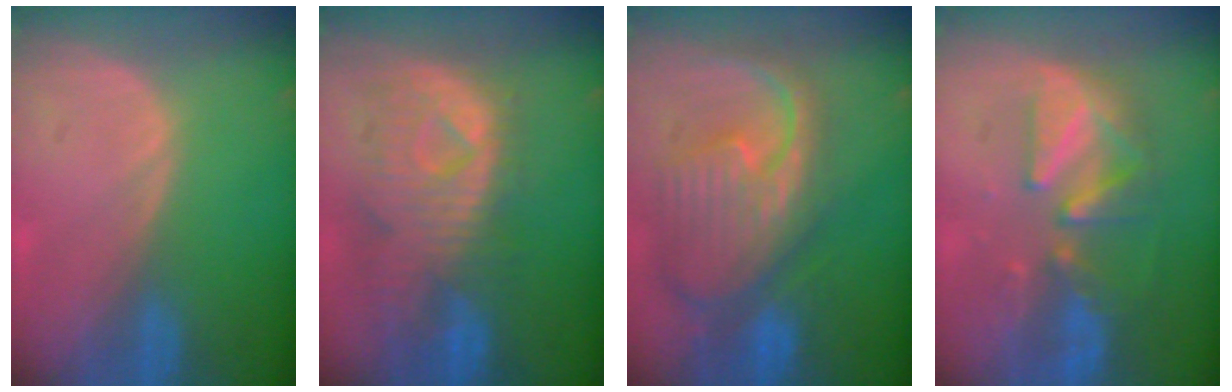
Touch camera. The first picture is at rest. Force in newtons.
{"total": 11.0, "press": 9.7, "slide": 5.3}
{"total": 12.3, "press": 10.7, "slide": 6.1}
{"total": 8.3, "press": 8.1, "slide": 1.9}